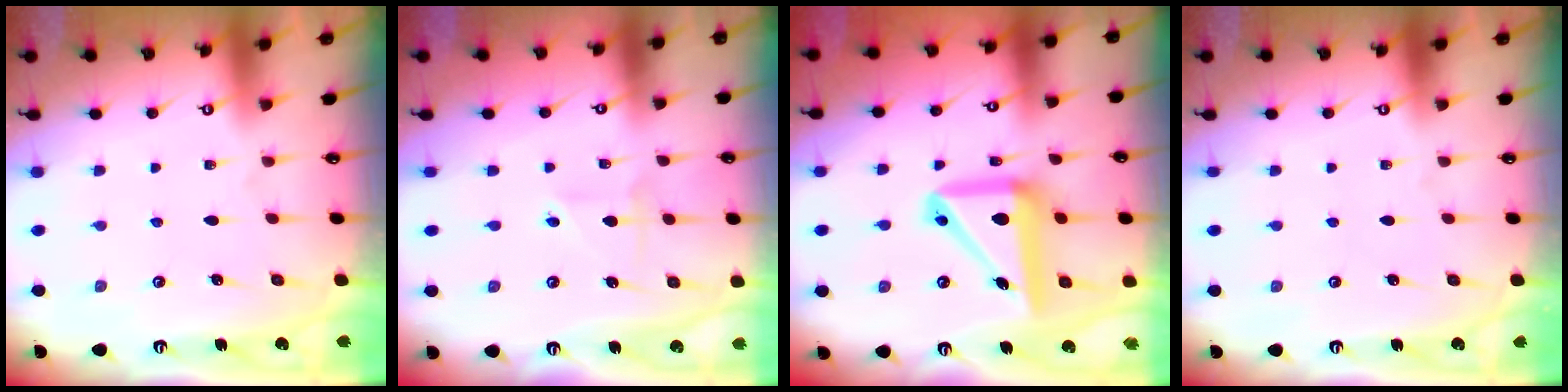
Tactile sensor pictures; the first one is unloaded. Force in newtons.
{"total": 3.4, "press": 3.3, "slide": 0.4}
{"total": 15.0, "press": 14.8, "slide": 2.6}
{"total": 0.0}